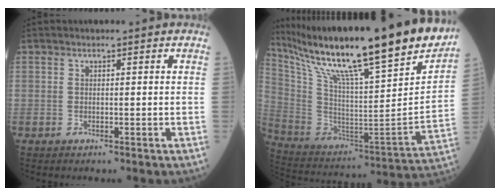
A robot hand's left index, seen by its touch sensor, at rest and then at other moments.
{"total": 32.3, "force": [25.4, 1.5, 19.9], "torque": [-0.357, -0.062, 0.388]}